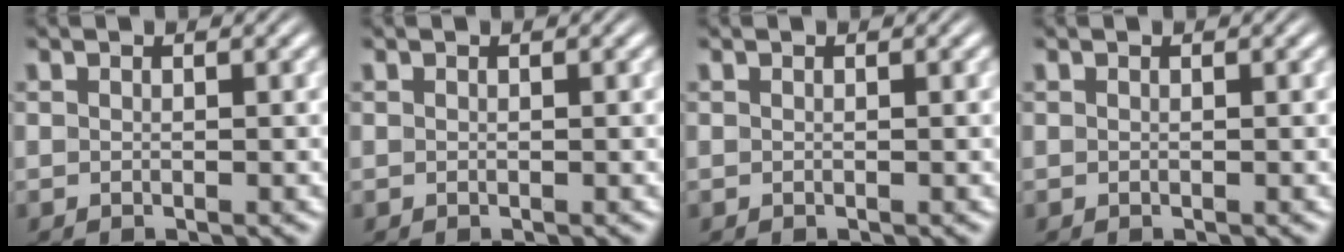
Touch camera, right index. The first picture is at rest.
{"total": 0.0}
{"total": 0.0}
{"total": 0.0}